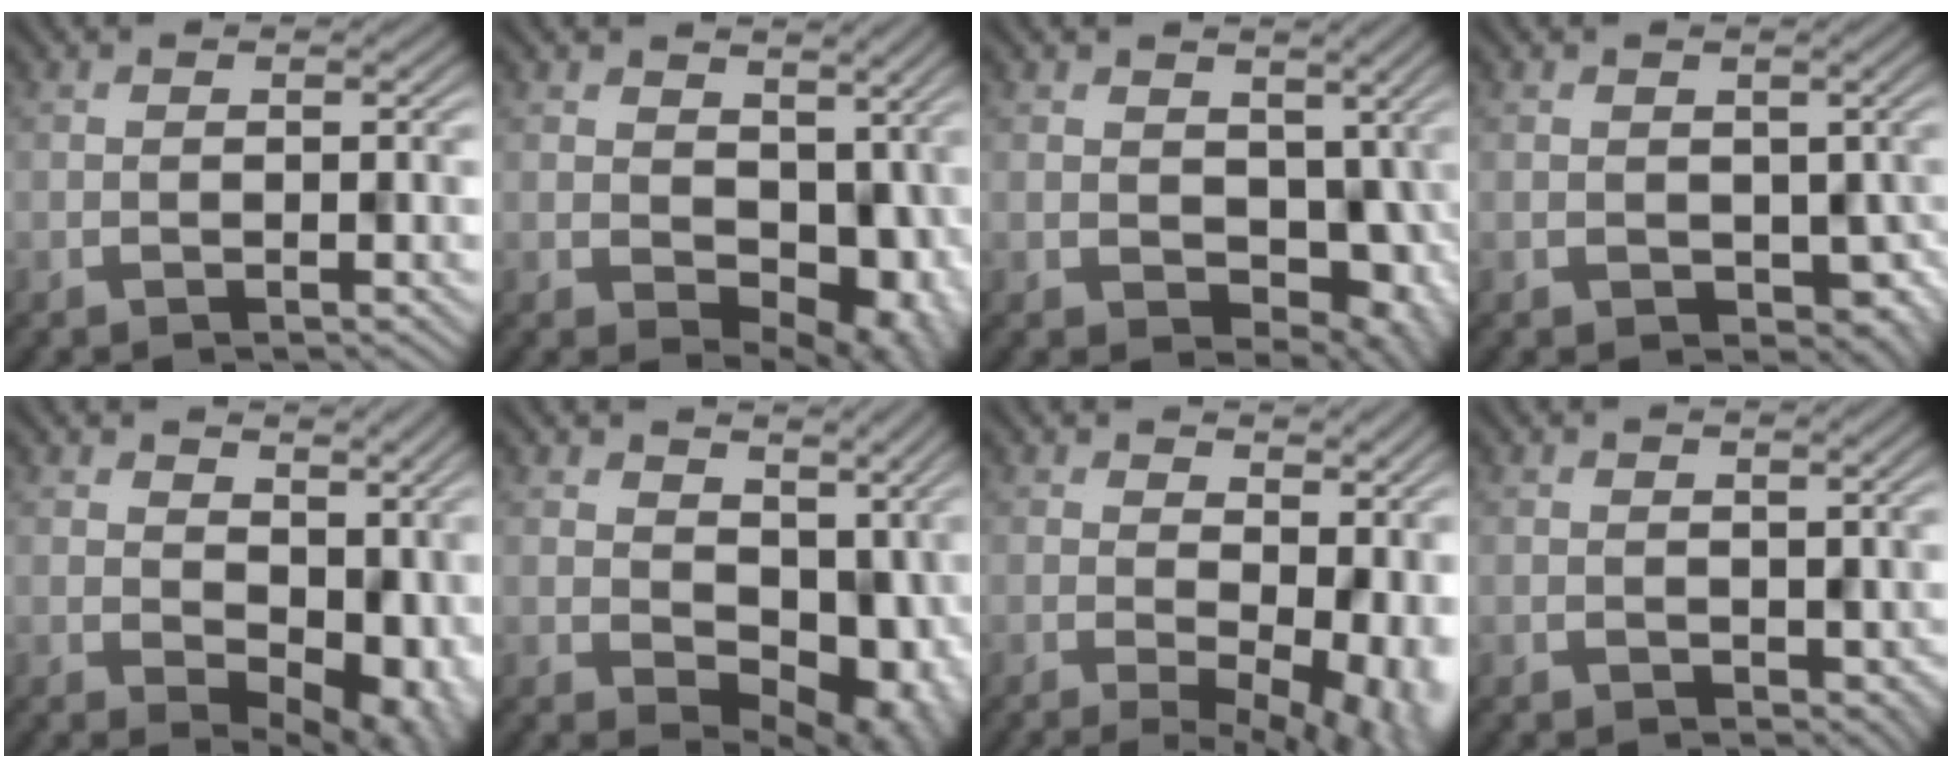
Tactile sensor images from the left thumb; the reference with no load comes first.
{"total": 8.1, "force": [0.5, 6.0, 5.4], "torque": [-0.066, -0.030, 0.023]}
{"total": 7.2, "force": [0.0, 5.9, 4.2], "torque": [-0.044, -0.037, 0.016]}
{"total": 4.1, "force": [-1.4, 3.4, 1.8], "torque": [-0.019, -0.012, -0.003]}
{"total": 9.5, "force": [1.2, 6.6, 6.8], "torque": [-0.086, -0.033, 0.039]}
{"total": 9.7, "force": [1.6, 7.2, 6.4], "torque": [-0.077, -0.035, 0.043]}
{"total": 10.4, "force": [-0.6, 5.6, 8.8], "torque": [-0.108, -0.027, 0.020]}
{"total": 1.8, "force": [-0.2, 1.7, 0.7], "torque": [-0.010, -0.009, 0.014]}